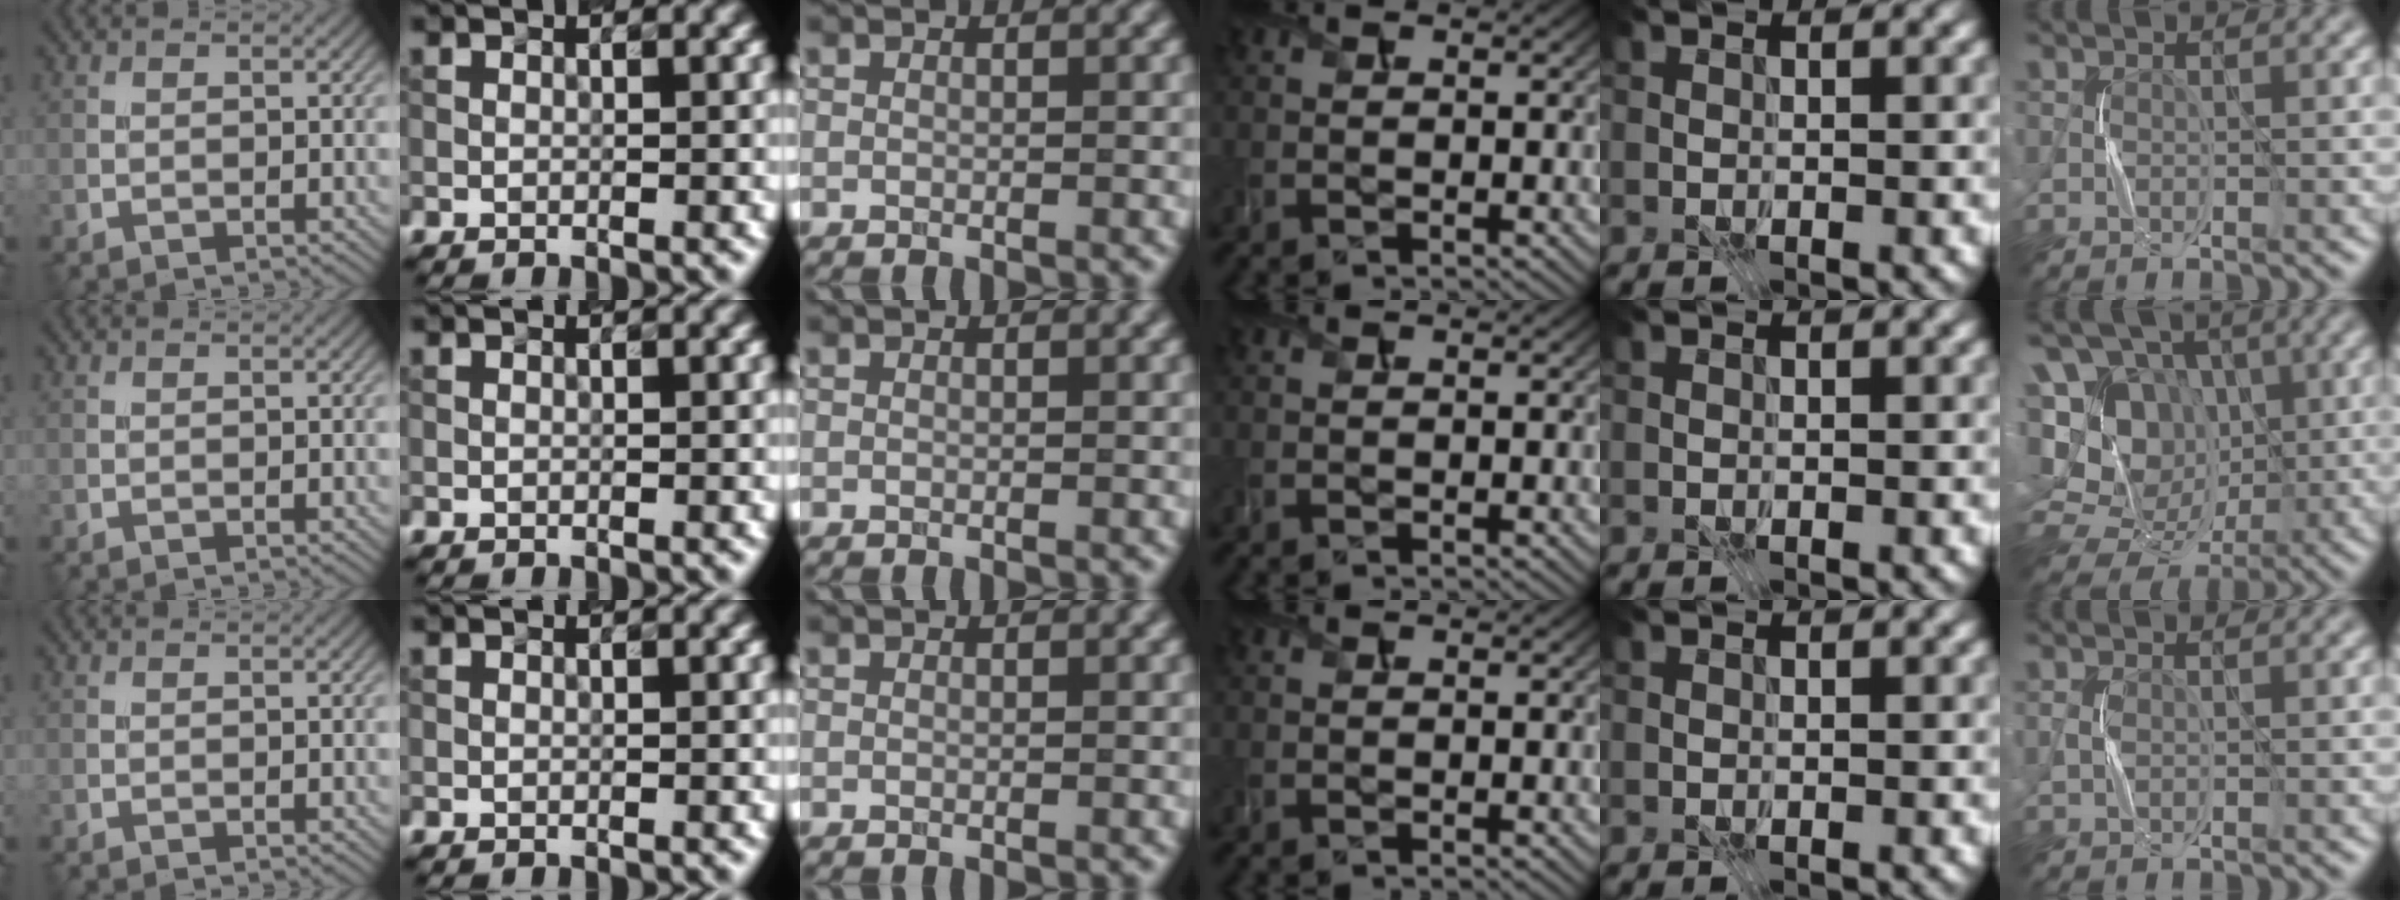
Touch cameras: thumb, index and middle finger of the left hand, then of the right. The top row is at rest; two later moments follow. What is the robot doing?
{"motion": "press", "object": "stapler"}